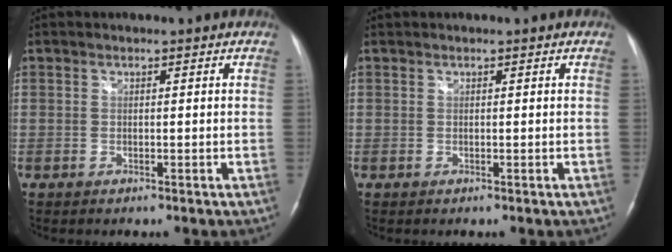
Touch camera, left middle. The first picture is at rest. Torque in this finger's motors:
{"motor_torque": [0.01, 0.03, -0.09, 0.00]}